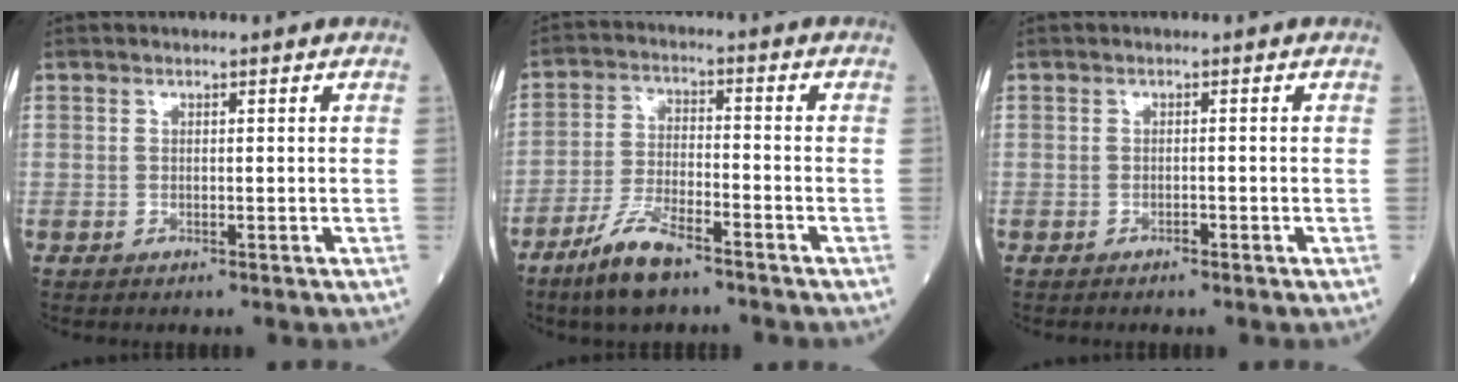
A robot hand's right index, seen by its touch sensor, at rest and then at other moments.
{"total": 8.3, "force": [-6.0, 1.9, 5.4], "torque": [-0.118, -0.012, -0.115]}
{"total": 0.6, "force": [-0.5, 0.2, 0.3], "torque": [-0.009, 0.001, -0.006]}